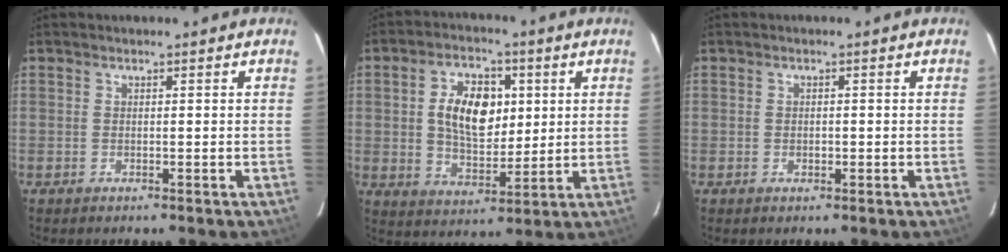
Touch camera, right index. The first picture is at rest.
{"total": 11.5, "force": [2.2, 6.9, 9.0], "torque": [-0.157, 0.016, 0.046]}
{"total": 1.1, "force": [-0.2, 0.9, 0.5], "torque": [-0.008, 0.002, -0.003]}